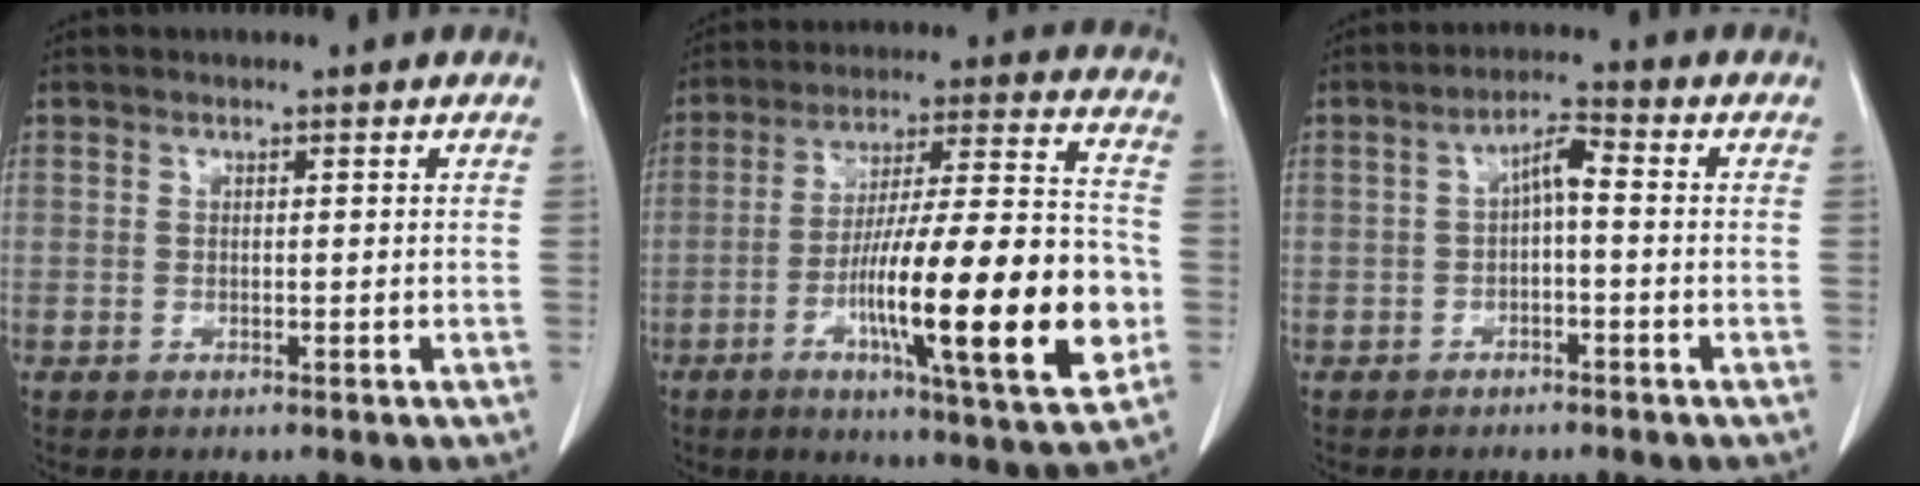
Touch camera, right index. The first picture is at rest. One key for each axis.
{"total": 23.0, "fx": -6.1, "fy": 2.1, "fz": 22.1, "tx": -0.336, "ty": -0.006, "tz": -0.092}
{"total": 3.9, "fx": -0.2, "fy": 1.0, "fz": 3.7, "tx": -0.064, "ty": 0.019, "tz": -0.005}